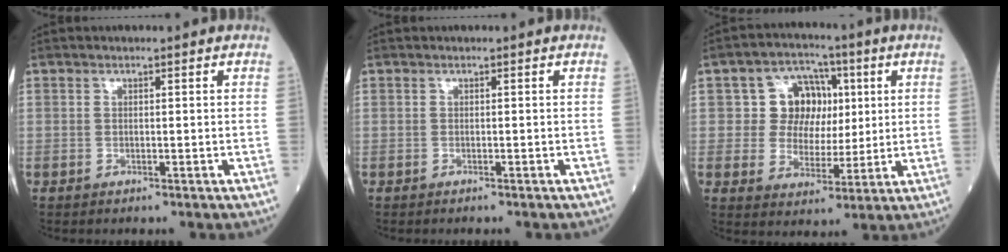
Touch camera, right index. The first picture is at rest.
{"total": 0.6, "force": [-0.5, 0.1, 0.2], "torque": [-0.003, -0.001, -0.007]}
{"total": 8.7, "force": [2.0, 7.4, 4.0], "torque": [-0.061, 0.026, 0.040]}